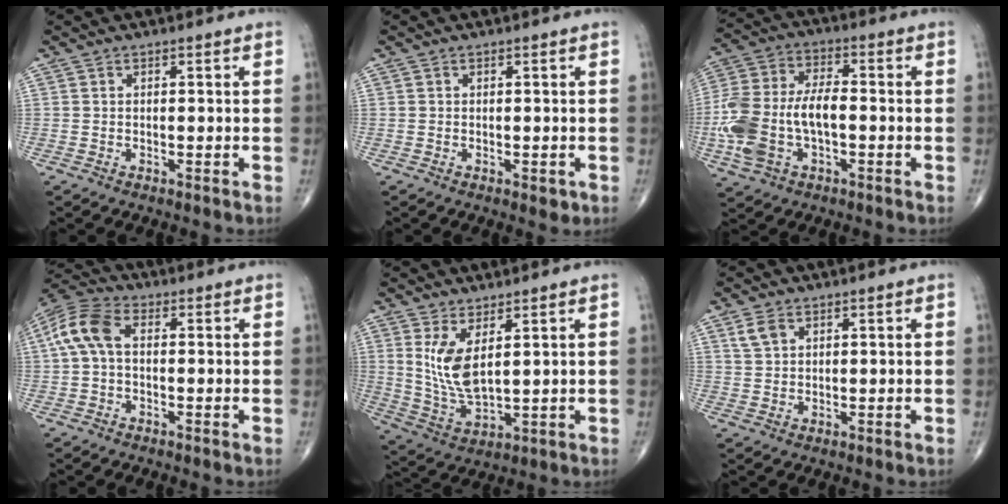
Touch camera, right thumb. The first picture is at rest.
{"total": 1.5, "force": [-0.5, 0.8, 1.2], "torque": [-0.006, -0.001, -0.005]}
{"total": 15.5, "force": [-3.0, 8.5, 12.6], "torque": [-0.282, 0.024, -0.055]}
{"total": 8.3, "force": [0.7, 5.0, 6.6], "torque": [-0.146, 0.026, 0.006]}
{"total": 8.5, "force": [2.9, 3.4, 7.2], "torque": [-0.146, -0.030, 0.070]}
{"total": 3.0, "force": [1.6, 1.9, 1.7], "torque": [-0.032, 0.000, 0.038]}